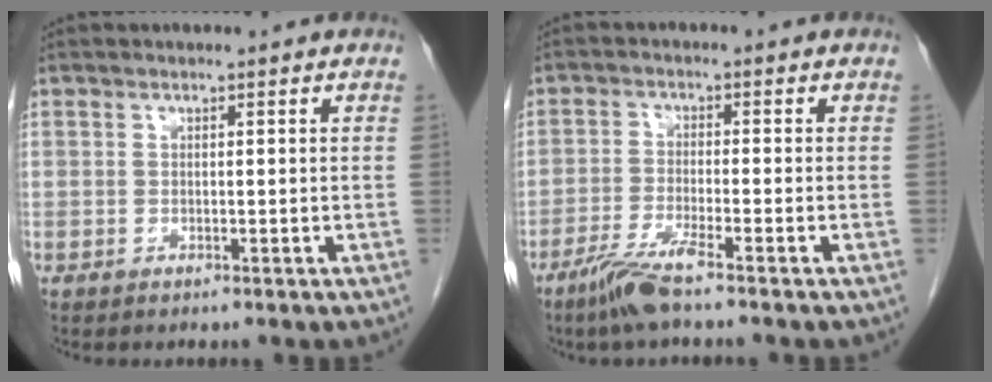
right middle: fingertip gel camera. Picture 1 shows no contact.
{"total": 5.2, "force": [-3.7, -0.3, 3.6], "torque": [-0.077, -0.015, -0.079]}